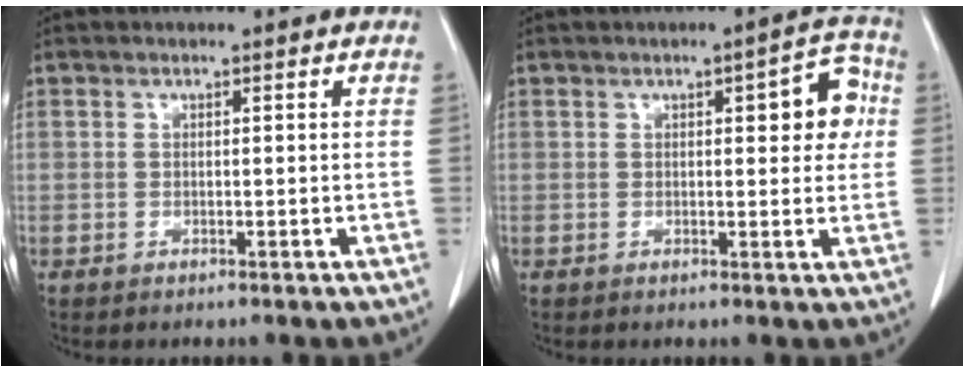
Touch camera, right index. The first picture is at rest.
{"total": 6.1, "force": [1.3, 2.0, 5.6], "torque": [-0.058, 0.016, 0.012]}